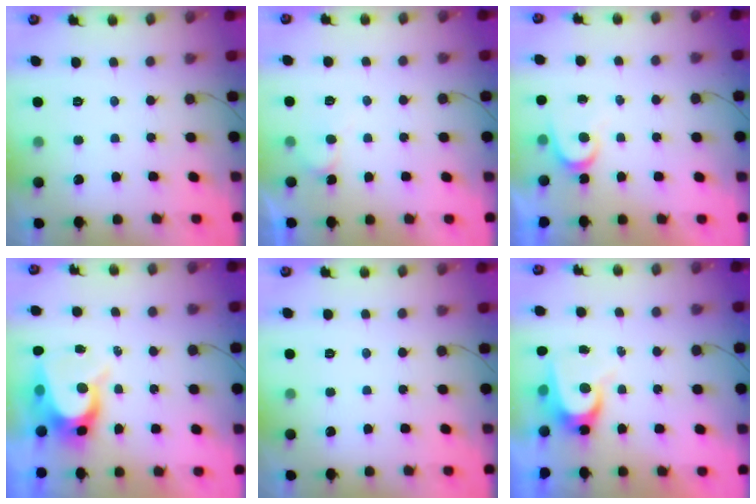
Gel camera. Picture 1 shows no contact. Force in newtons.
{"total": 4.2, "press": 4.2, "slide": 0.4}
{"total": 4.0, "press": 3.9, "slide": 0.5}
{"total": 6.8, "press": 6.8, "slide": 0.5}
{"total": 0.0}
{"total": 7.7, "press": 7.7, "slide": 0.2}